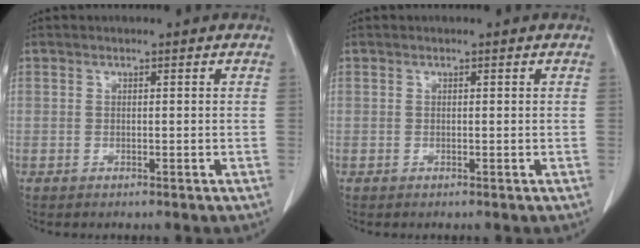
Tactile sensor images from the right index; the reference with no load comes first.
{"total": 0.0}